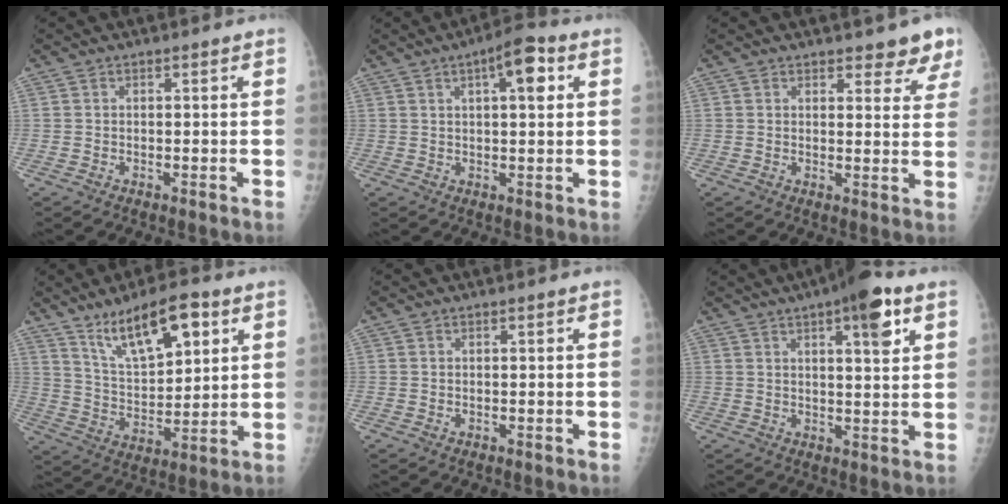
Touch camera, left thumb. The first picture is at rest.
{"total": 7.5, "force": [2.8, 2.5, 6.5], "torque": [-0.083, 0.004, 0.036]}
{"total": 5.4, "force": [4.4, 2.1, 2.5], "torque": [0.005, -0.022, 0.047]}
{"total": 14.3, "force": [8.1, 5.7, 10.4], "torque": [-0.147, -0.036, 0.148]}
{"total": 0.0}
{"total": 9.9, "force": [5.0, 2.6, 8.2], "torque": [-0.103, -0.015, 0.066]}